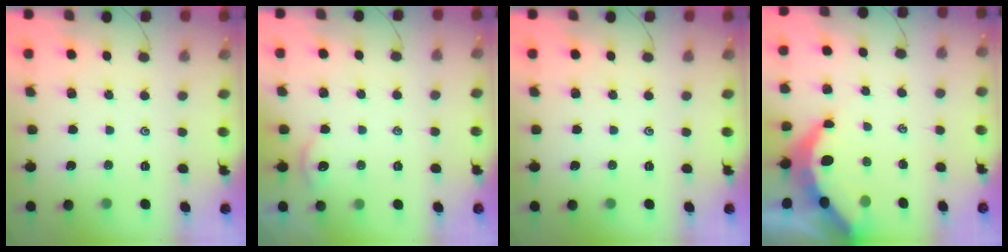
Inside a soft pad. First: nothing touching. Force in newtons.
{"total": 1.2, "press": 1.2, "slide": 0.2}
{"total": 0.0}
{"total": 6.6, "press": 6.5, "slide": 0.8}